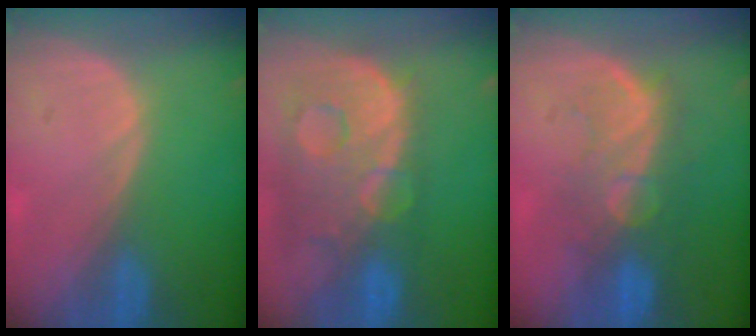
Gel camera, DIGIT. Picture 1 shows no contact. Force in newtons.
{"total": 13.6, "press": 11.1, "slide": 8.0}
{"total": 9.2, "press": 8.3, "slide": 4.0}